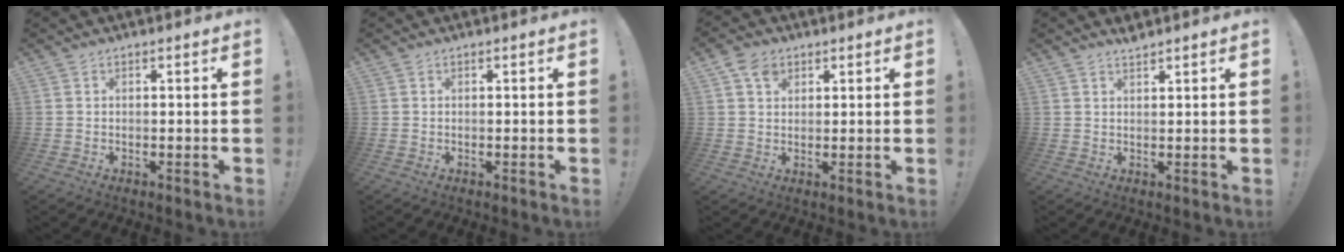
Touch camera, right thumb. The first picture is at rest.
{"total": 0.0}
{"total": 5.0, "force": [2.4, 3.8, 2.3], "torque": [-0.031, -0.007, 0.045]}
{"total": 2.0, "force": [1.9, 0.2, 0.5], "torque": [-0.004, -0.013, 0.033]}